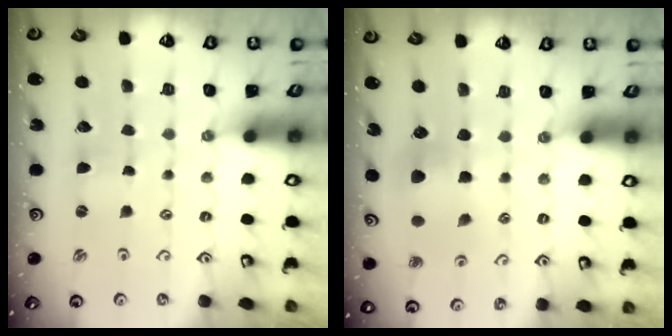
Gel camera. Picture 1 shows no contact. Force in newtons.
{"total": 5.9, "press": 5.9, "slide": 0.3}